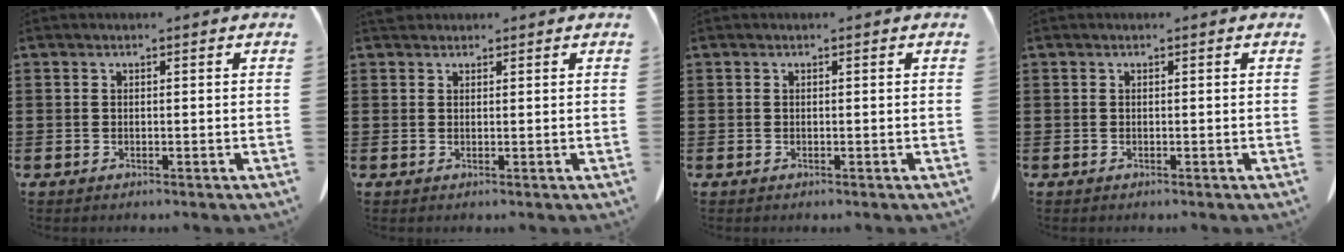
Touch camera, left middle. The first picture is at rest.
{"total": 1.5, "force": [1.3, 0.6, 0.4], "torque": [-0.012, 0.002, 0.025]}
{"total": 0.0}
{"total": 0.0}